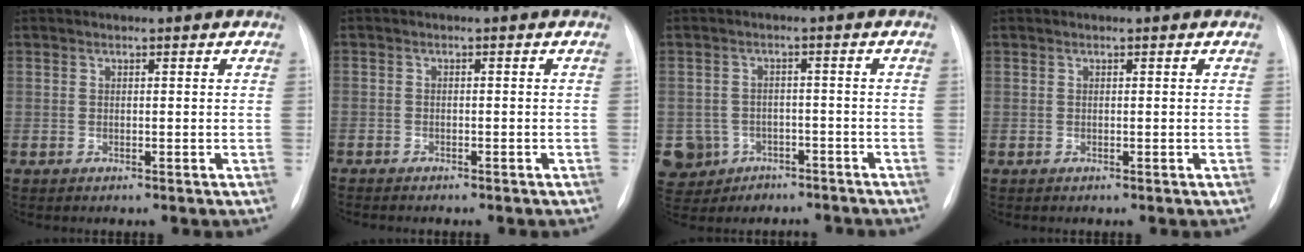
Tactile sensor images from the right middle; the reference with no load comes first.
{"total": 3.1, "force": [-2.5, 1.3, 1.3], "torque": [-0.016, -0.001, -0.026]}
{"total": 7.9, "force": [-4.3, 6.6, 1.0], "torque": [-0.040, 0.020, -0.053]}
{"total": 0.0}